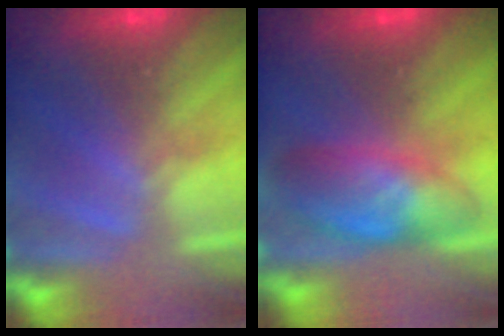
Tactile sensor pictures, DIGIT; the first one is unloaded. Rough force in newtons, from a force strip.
{"total": 7.5}